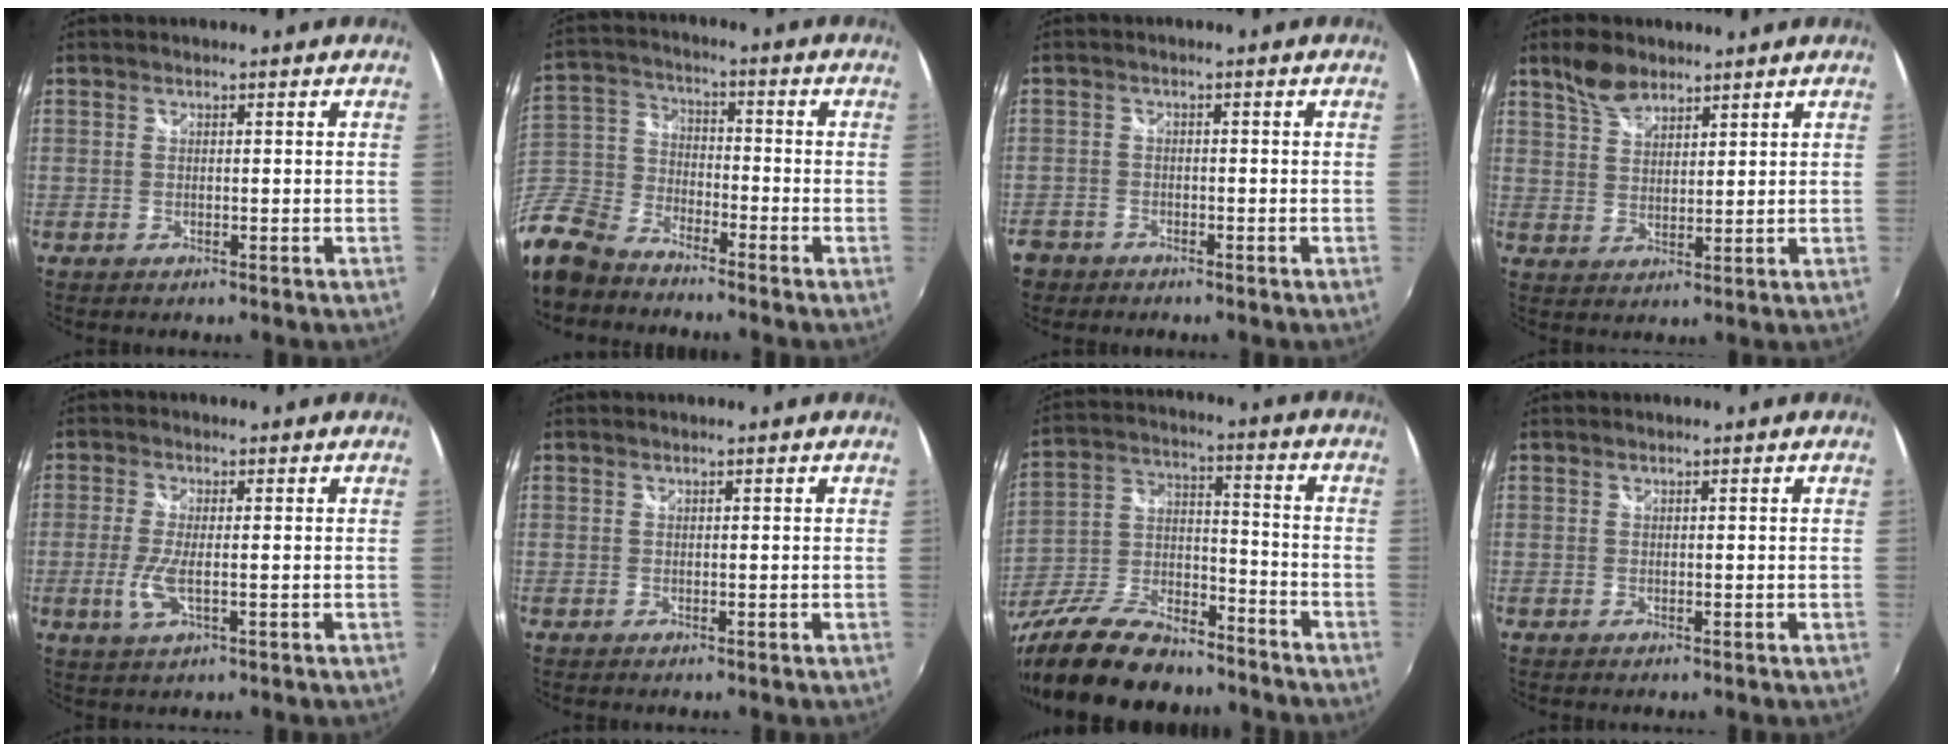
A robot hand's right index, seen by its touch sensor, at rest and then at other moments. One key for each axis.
{"total": 15.7, "fx": -11.3, "fy": 8.7, "fz": 6.5, "tx": -0.183, "ty": 0.005, "tz": -0.228}
{"total": 5.3, "fx": -3.4, "fy": 3.8, "fz": 1.3, "tx": -0.048, "ty": 0.000, "tz": -0.064}
{"total": 6.0, "fx": 4.5, "fy": 2.8, "fz": 2.7, "tx": -0.046, "ty": 0.011, "tz": 0.086}
{"total": 4.9, "fx": -1.0, "fy": 1.2, "fz": 4.6, "tx": -0.103, "ty": -0.009, "tz": -0.020}
{"total": 0.0}
{"total": 23.1, "fx": -17.5, "fy": 8.7, "fz": 12.2, "tx": -0.257, "ty": -0.015, "tz": -0.293}
{"total": 0.0}